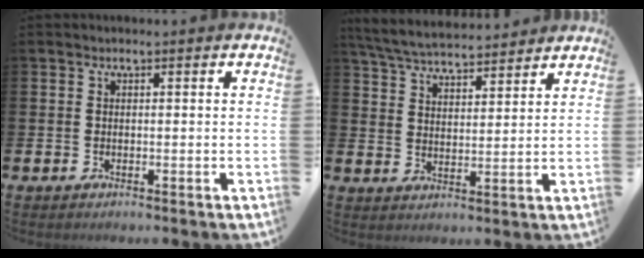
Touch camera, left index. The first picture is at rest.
{"total": 5.8, "force": [5.7, 0.6, 1.0], "torque": [-0.046, -0.030, 0.102]}